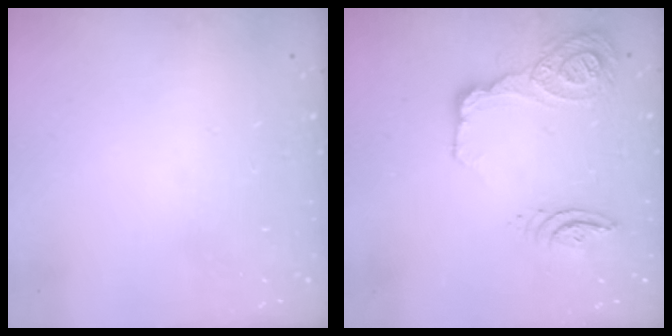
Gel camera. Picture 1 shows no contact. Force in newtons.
{"total": 30.8, "press": 21.2, "slide": 22.4}